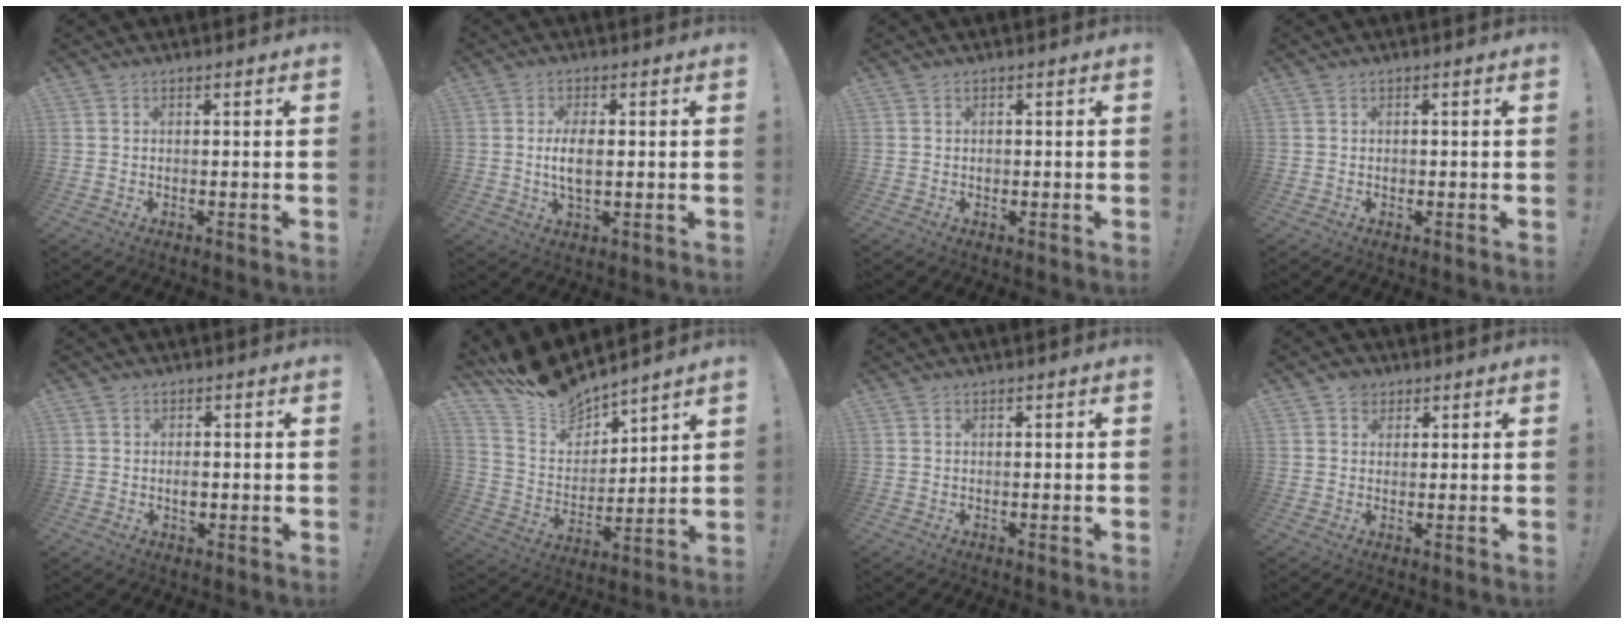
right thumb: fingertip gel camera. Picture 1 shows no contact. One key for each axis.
{"total": 6.2, "fx": -0.2, "fy": 2.8, "fz": 5.5, "tx": -0.107, "ty": -0.004, "tz": -0.010}
{"total": 0.7, "fx": -0.4, "fy": 0.6, "fz": 0.2, "tx": 0.001, "ty": 0.001, "tz": -0.009}
{"total": 0.7, "fx": -0.4, "fy": 0.6, "fz": 0.1, "tx": -0.005, "ty": 0.004, "tz": -0.007}
{"total": 4.3, "fx": 0.1, "fy": 4.0, "fz": 1.4, "tx": -0.011, "ty": -0.002, "tz": 0.003}
{"total": 12.7, "fx": 12.2, "fy": 3.3, "fz": 1.4, "tx": -0.062, "ty": -0.108, "tz": 0.224}
{"total": 0.0}
{"total": 3.3, "fx": 1.7, "fy": 2.7, "fz": 0.9, "tx": -0.009, "ty": -0.003, "tz": 0.030}